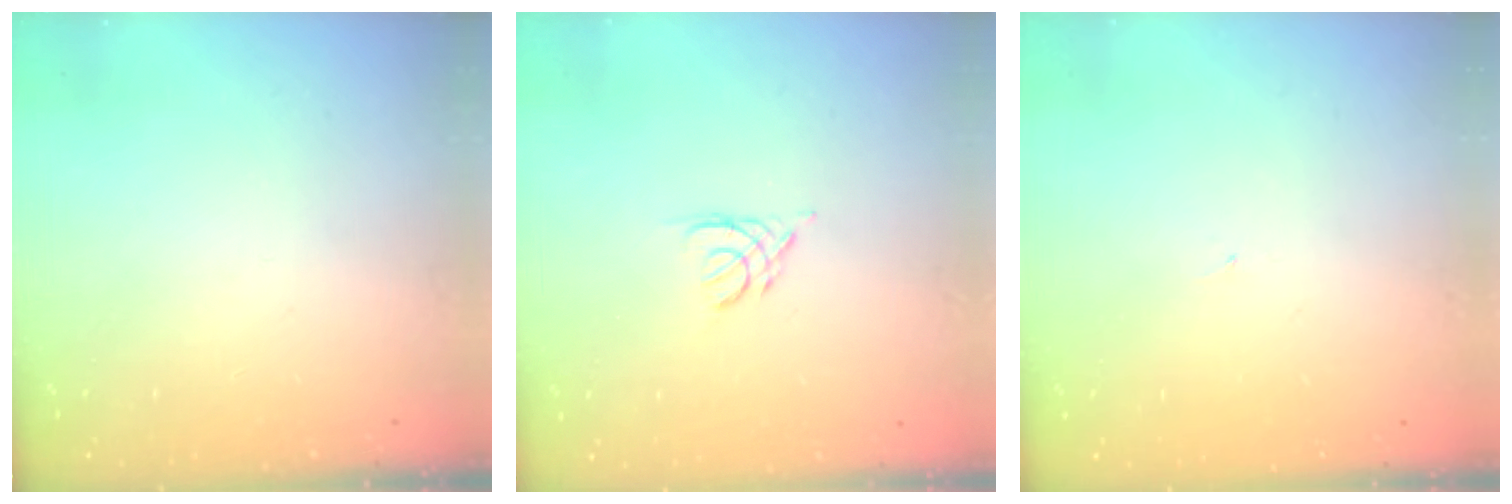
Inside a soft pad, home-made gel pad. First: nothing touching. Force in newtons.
{"total": 3.6, "press": 3.5, "slide": 0.7}
{"total": 0.8, "press": 0.8, "slide": 0.1}